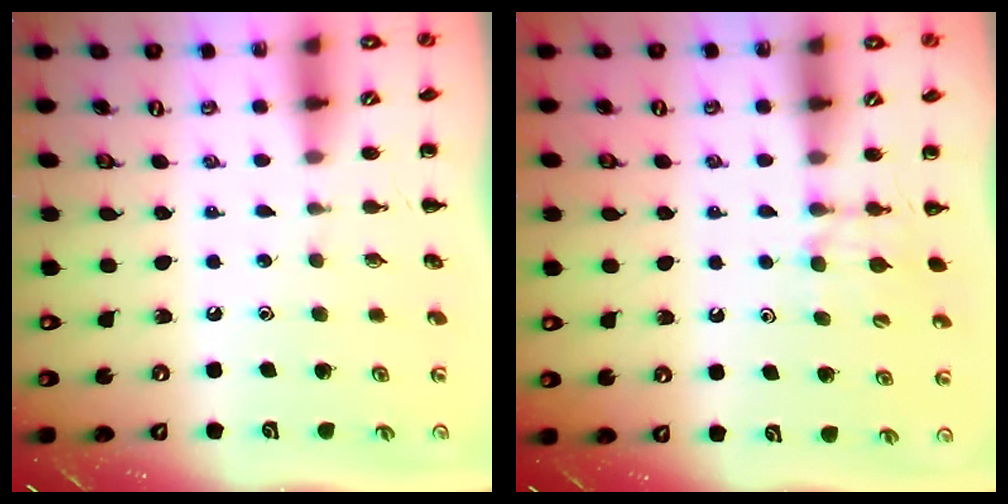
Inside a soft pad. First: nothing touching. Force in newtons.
{"total": 6.7, "press": 6.4, "slide": 1.7}